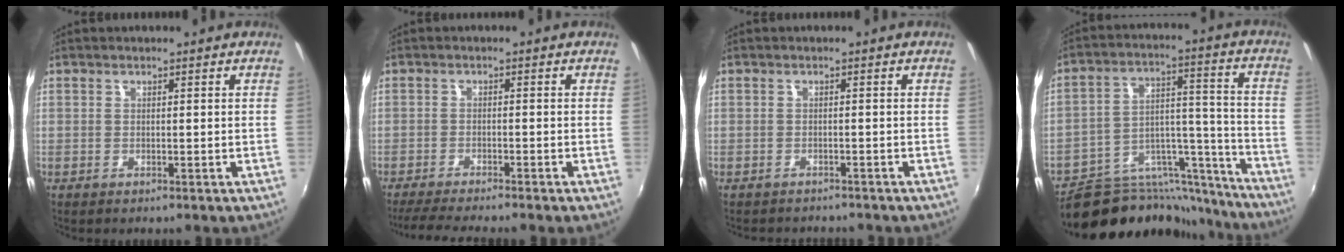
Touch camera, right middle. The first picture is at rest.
{"total": 6.4, "force": [-5.7, -0.6, 2.8], "torque": [-0.073, -0.014, -0.094]}
{"total": 3.0, "force": [-2.8, 1.1, 0.4], "torque": [-0.018, -0.007, -0.043]}
{"total": 19.6, "force": [-17.3, 7.6, 5.1], "torque": [-0.071, 0.058, -0.247]}